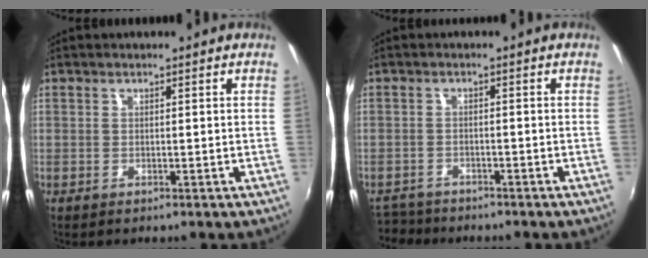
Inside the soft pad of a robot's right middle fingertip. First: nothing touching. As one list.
[{"total": 5.4, "force": [-4.9, 2.0, 0.6], "torque": [-0.033, -0.011, -0.089]}]